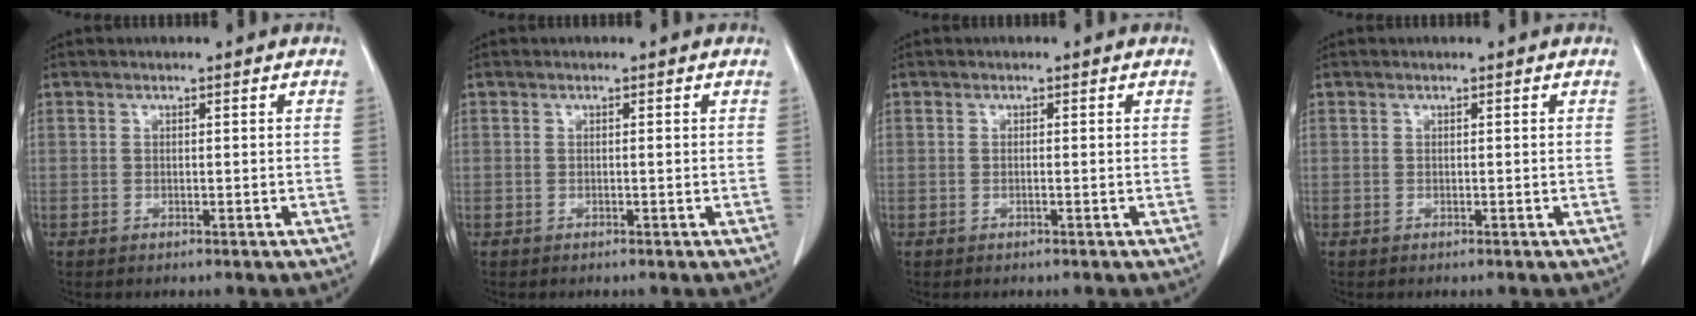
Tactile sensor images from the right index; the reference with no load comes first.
{"total": 0.0}
{"total": 0.0}
{"total": 0.0}